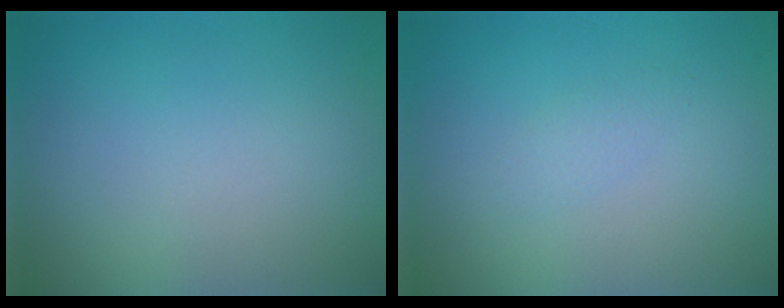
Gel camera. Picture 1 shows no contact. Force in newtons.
{"total": 0.9, "press": 0.9, "slide": 0.0}